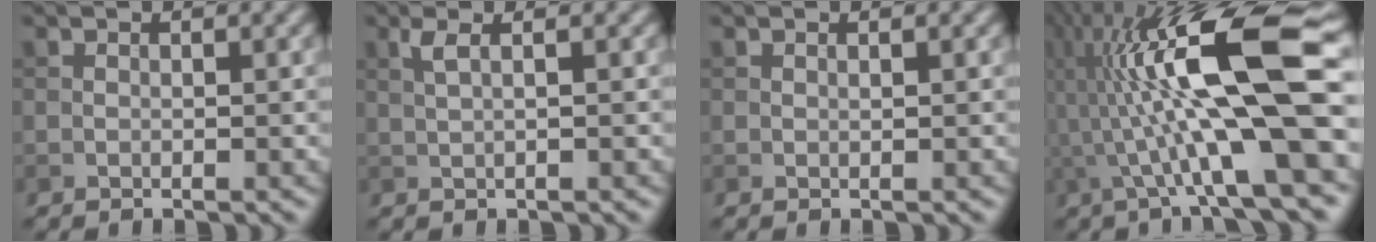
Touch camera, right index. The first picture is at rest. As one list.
[{"total": 1.9, "force": [0.8, 0.6, 1.7], "torque": [-0.031, 0.005, 0.013]}, {"total": 0.0}, {"total": 14.9, "force": [0.7, 3.3, 14.5], "torque": [-0.247, 0.027, 0.010]}]